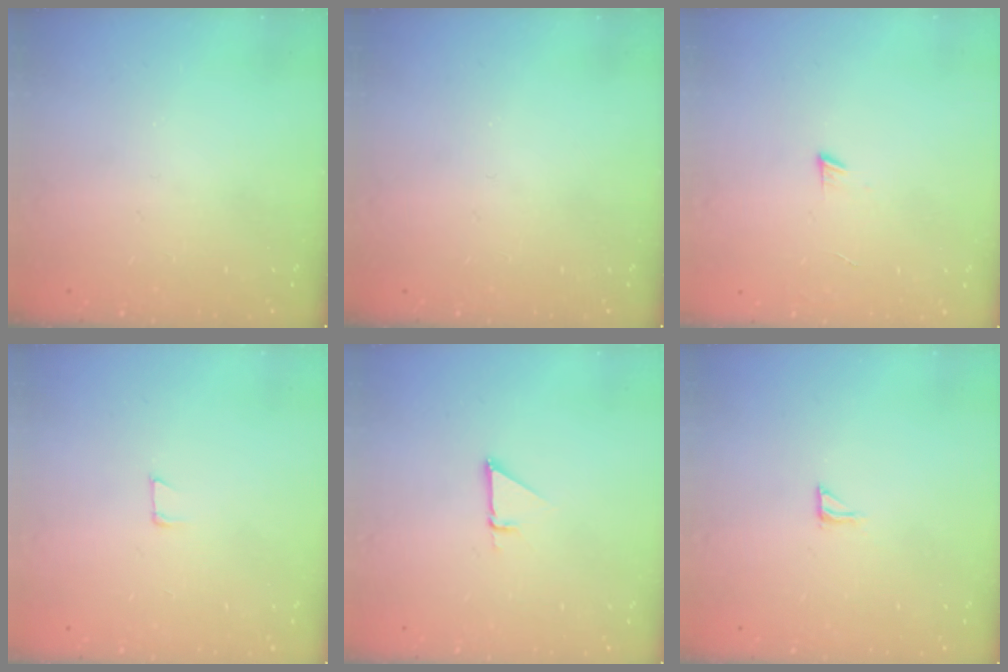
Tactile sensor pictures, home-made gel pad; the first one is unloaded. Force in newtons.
{"total": 0.0}
{"total": 4.3, "press": 4.2, "slide": 0.4}
{"total": 4.0, "press": 4.0, "slide": 0.3}
{"total": 2.3, "press": 2.3, "slide": 0.1}
{"total": 3.6, "press": 3.6, "slide": 0.4}